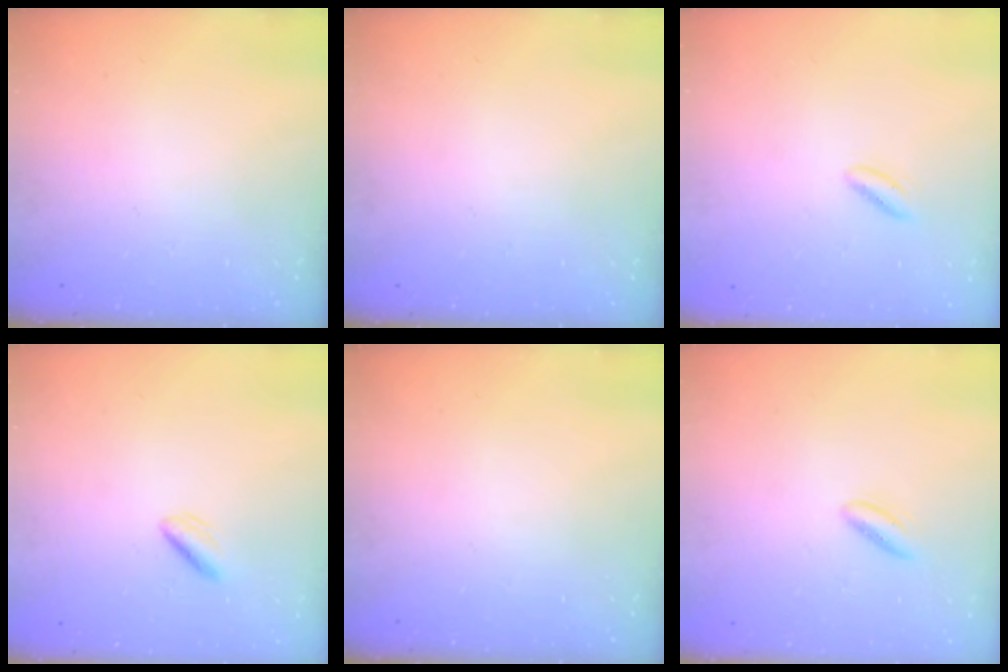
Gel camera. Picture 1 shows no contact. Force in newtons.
{"total": 0.0}
{"total": 2.6, "press": 2.4, "slide": 1.1}
{"total": 1.7, "press": 1.3, "slide": 1.0}
{"total": 0.0}
{"total": 2.6, "press": 2.3, "slide": 1.3}